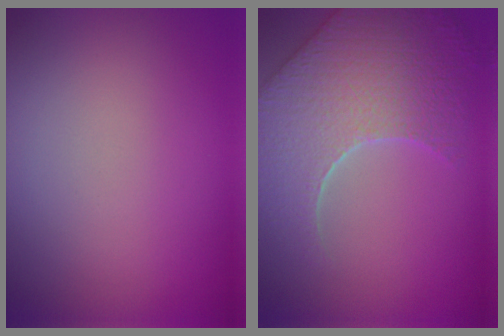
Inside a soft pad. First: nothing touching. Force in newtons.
{"total": 8.9, "press": 6.4, "slide": 6.2}